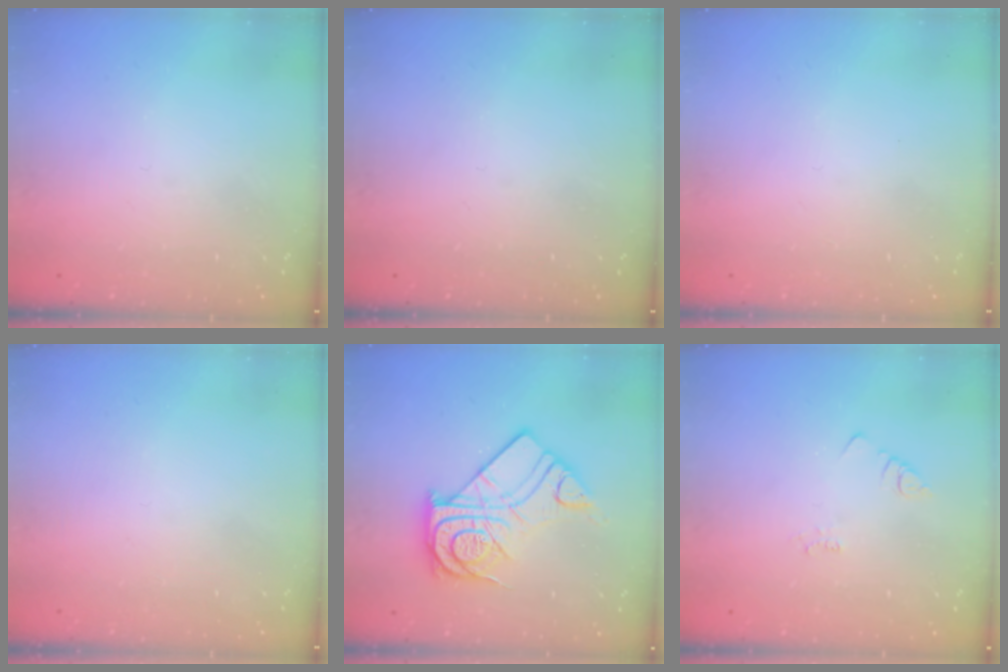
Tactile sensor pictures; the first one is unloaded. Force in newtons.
{"total": 0.0}
{"total": 1.6, "press": 1.6, "slide": 0.1}
{"total": 1.5, "press": 1.5, "slide": 0.1}
{"total": 16.6, "press": 16.5, "slide": 1.4}
{"total": 2.2, "press": 2.1, "slide": 0.4}